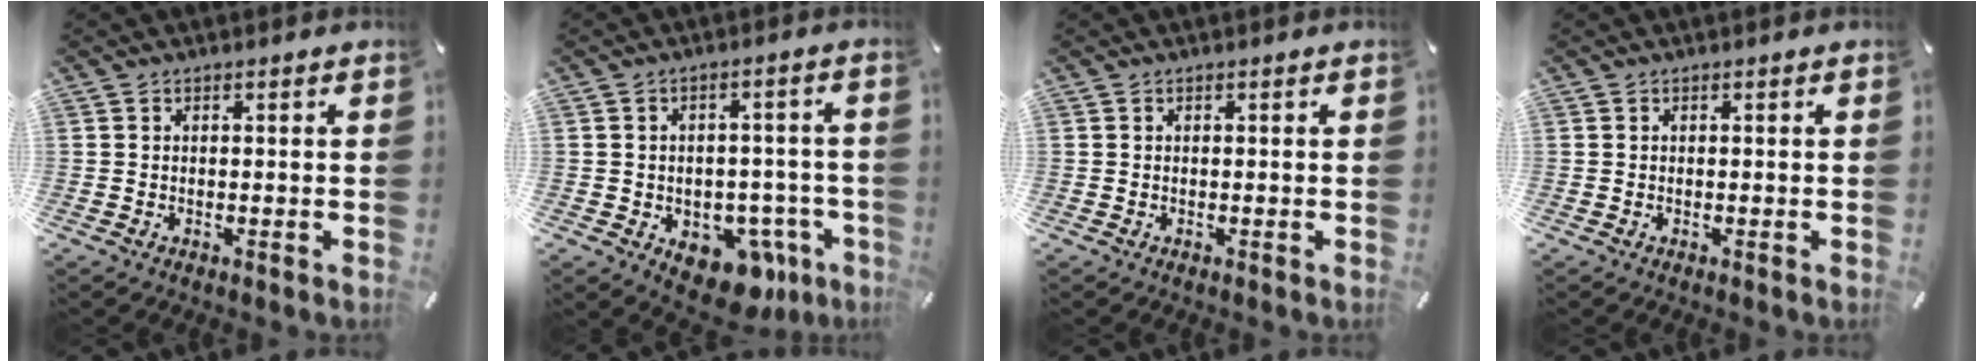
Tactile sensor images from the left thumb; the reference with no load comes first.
{"total": 11.6, "force": [-5.2, 7.5, 7.2], "torque": [-0.071, 0.026, -0.074]}
{"total": 0.0}
{"total": 0.0}